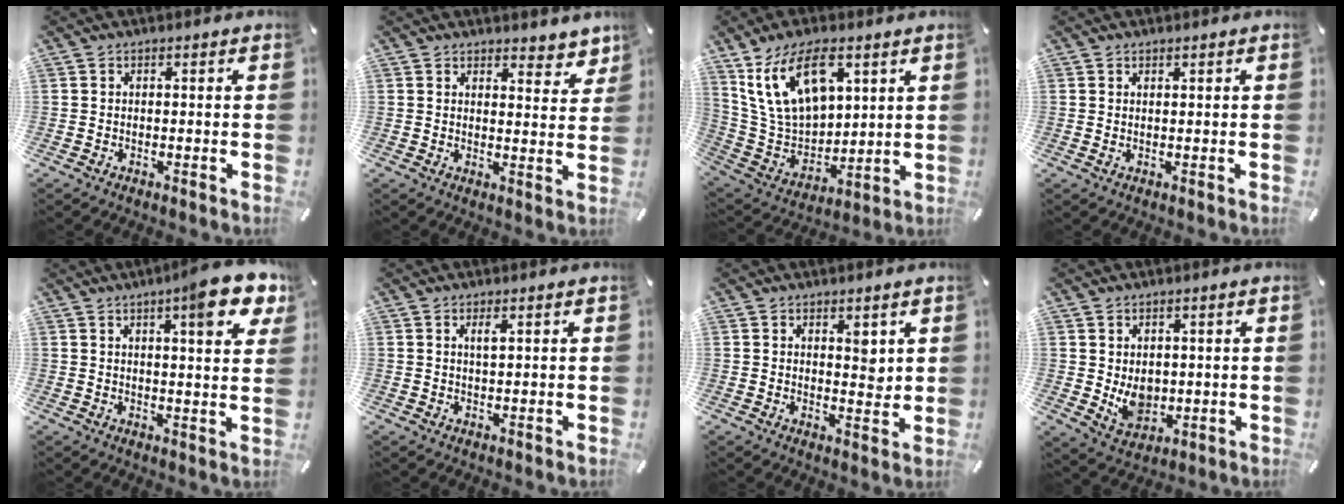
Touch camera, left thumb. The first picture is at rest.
{"total": 4.8, "force": [4.1, 2.3, 0.9], "torque": [0.008, -0.039, 0.070]}
{"total": 16.2, "force": [8.9, 9.4, 9.8], "torque": [-0.229, -0.028, 0.162]}
{"total": 1.0, "force": [0.7, 0.0, 0.7], "torque": [-0.012, -0.002, 0.013]}
{"total": 11.3, "force": [6.4, 2.6, 9.0], "torque": [-0.126, -0.033, 0.100]}
{"total": 2.0, "force": [0.9, 0.3, 1.7], "torque": [-0.028, -0.003, 0.013]}
{"total": 4.1, "force": [2.5, 2.3, 2.3], "torque": [-0.013, -0.022, 0.036]}
{"total": 6.2, "force": [1.0, 5.1, 3.2], "torque": [-0.037, -0.010, 0.022]}